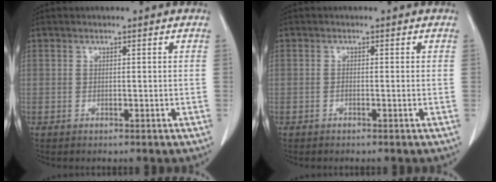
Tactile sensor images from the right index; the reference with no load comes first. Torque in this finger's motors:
{"motor_torque": [0.01, 0.00, -0.03, -0.01]}